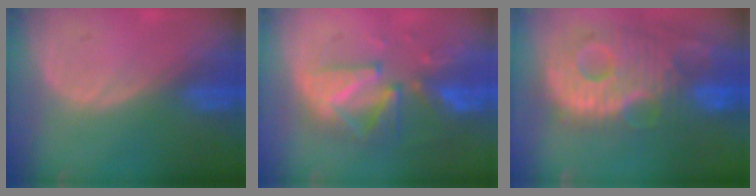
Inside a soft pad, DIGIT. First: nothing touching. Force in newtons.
{"total": 9.8, "press": 8.6, "slide": 4.7}
{"total": 13.8, "press": 12.0, "slide": 6.9}